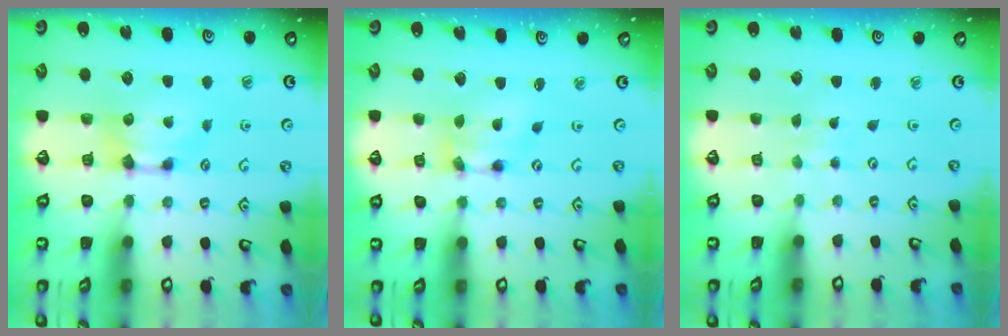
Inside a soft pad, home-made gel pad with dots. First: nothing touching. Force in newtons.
{"total": 4.1, "press": 3.5, "slide": 2.2}
{"total": 5.7, "press": 5.7, "slide": 0.2}